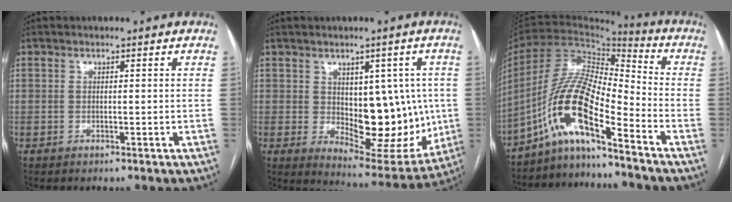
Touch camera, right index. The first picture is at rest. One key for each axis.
{"total": 15.0, "fx": -0.3, "fy": 7.5, "fz": 13.0, "tx": -0.159, "ty": 0.000, "tz": 0.022}
{"total": 14.5, "fx": -8.6, "fy": 2.2, "fz": 11.5, "tx": -0.228, "ty": 0.018, "tz": -0.156}